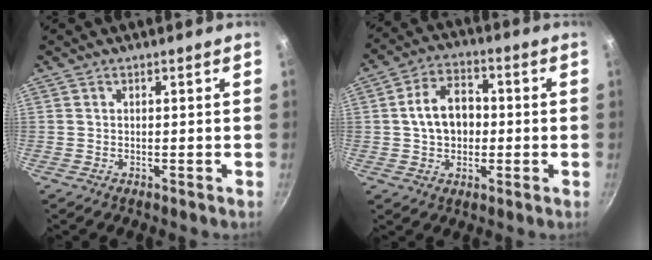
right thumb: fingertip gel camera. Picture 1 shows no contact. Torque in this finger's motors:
{"motor_torque": [0.04, 0.23, 0.11, 0.03, 0.10]}